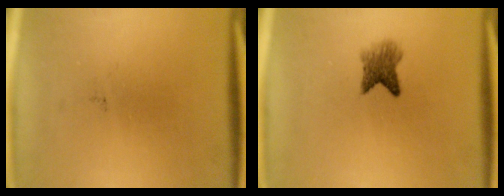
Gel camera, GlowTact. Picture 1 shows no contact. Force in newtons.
{"total": 3.5}